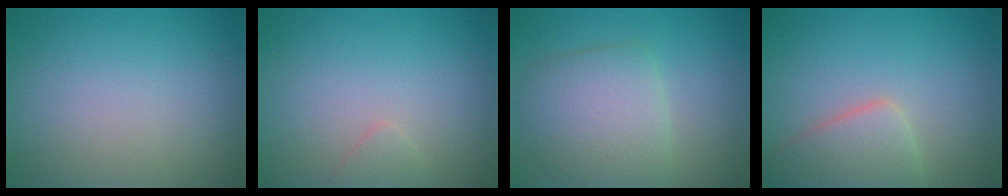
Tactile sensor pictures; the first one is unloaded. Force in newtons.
{"total": 0.8, "press": 0.8, "slide": 0.1}
{"total": 5.0, "press": 5.0, "slide": 0.2}
{"total": 3.7, "press": 3.7, "slide": 0.3}